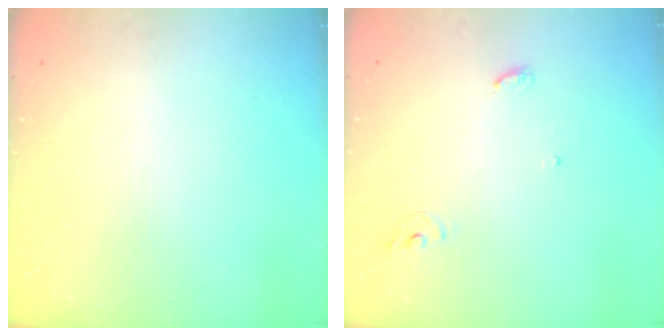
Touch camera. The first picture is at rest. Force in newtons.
{"total": 5.0, "press": 5.0, "slide": 0.4}